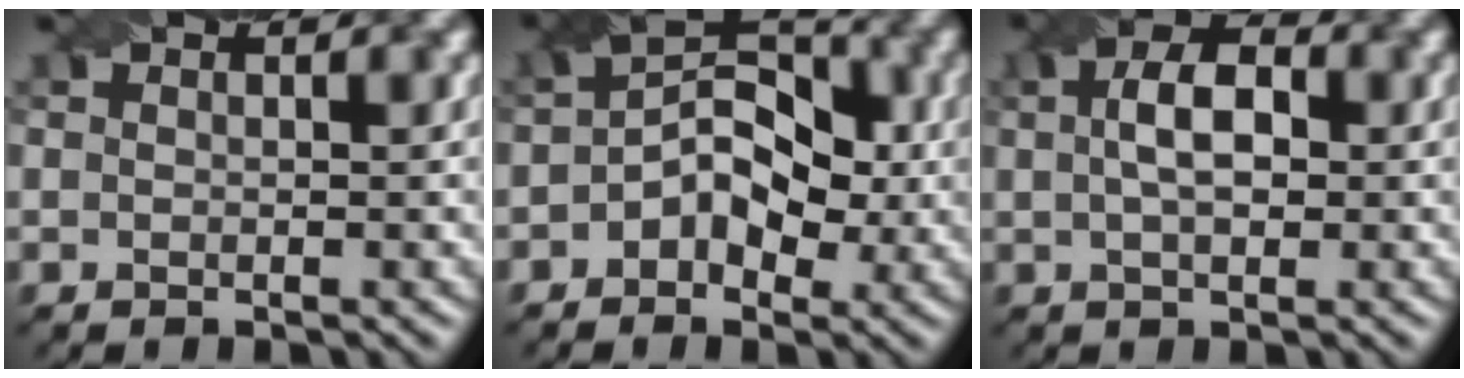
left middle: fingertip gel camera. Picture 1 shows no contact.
{"total": 6.2, "force": [-0.6, 4.1, 4.6], "torque": [-0.058, 0.013, -0.018]}
{"total": 4.6, "force": [0.7, 2.4, 3.8], "torque": [-0.067, 0.008, 0.007]}